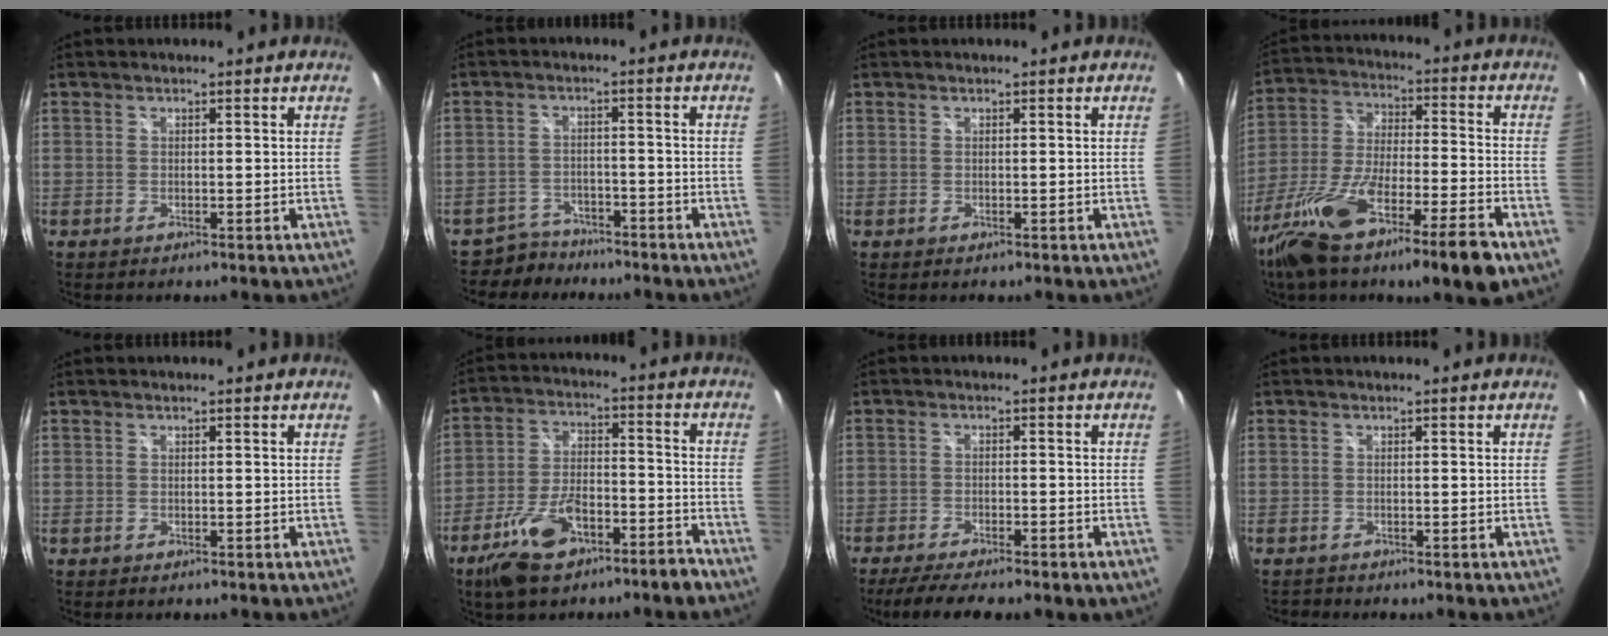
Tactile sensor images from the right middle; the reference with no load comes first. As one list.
[{"total": 5.0, "force": [-4.3, 2.5, -0.3], "torque": [-0.006, 0.012, -0.073]}, {"total": 0.0}, {"total": 19.7, "force": [-12.6, 3.0, 14.8], "torque": [-0.287, -0.045, -0.223]}, {"total": 0.0}, {"total": 14.0, "force": [-9.8, 5.5, 8.4], "torque": [-0.168, 0.002, -0.159]}, {"total": 8.5, "force": [-6.8, 1.3, 4.9], "torque": [-0.105, -0.019, -0.105]}, {"total": 0.8, "force": [-0.7, 0.3, -0.1], "torque": [-0.001, -0.001, -0.014]}]